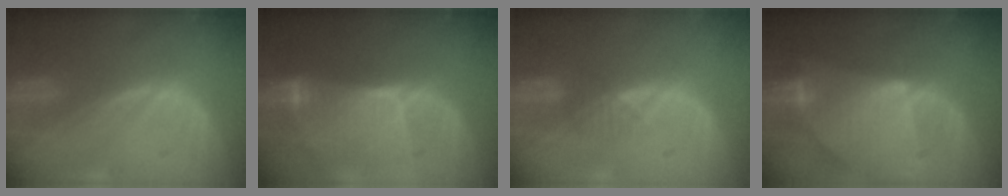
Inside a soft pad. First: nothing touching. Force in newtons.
{"total": 7.8, "press": 7.7, "slide": 1.7}
{"total": 1.9, "press": 1.6, "slide": 1.0}
{"total": 9.5, "press": 8.3, "slide": 4.6}